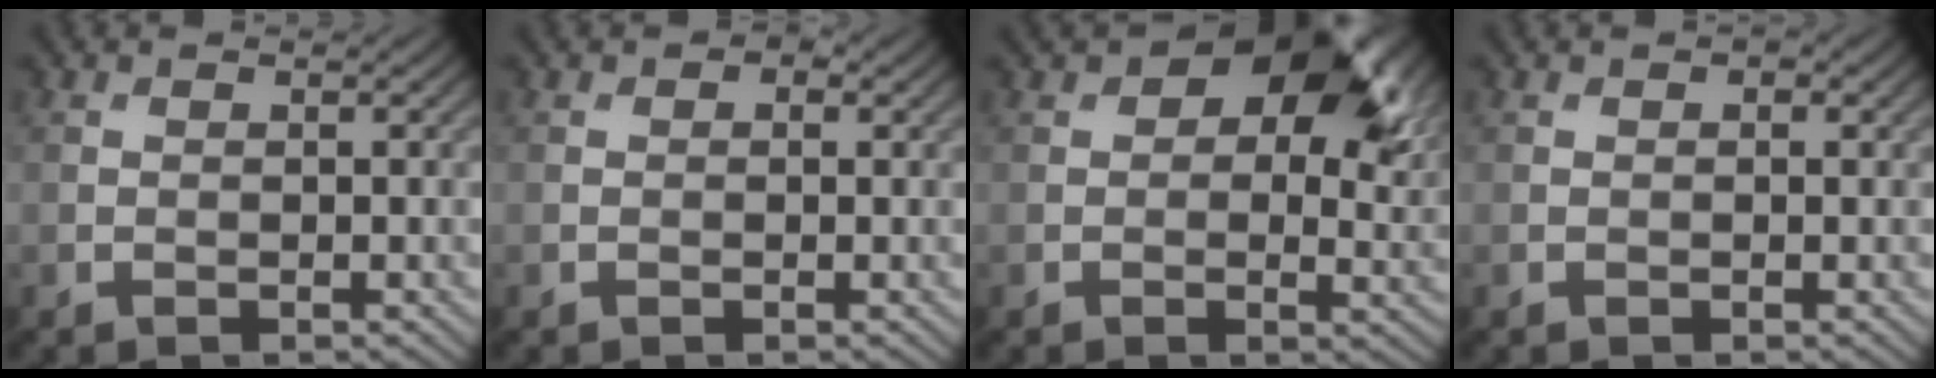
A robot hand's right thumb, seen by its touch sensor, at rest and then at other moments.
{"total": 1.0, "force": [0.4, 0.7, 0.6], "torque": [-0.007, -0.003, -0.001]}
{"total": 12.2, "force": [5.5, 6.5, 8.7], "torque": [-0.126, 0.000, 0.086]}
{"total": 0.7, "force": [0.3, 0.4, 0.5], "torque": [-0.004, -0.002, 0.002]}